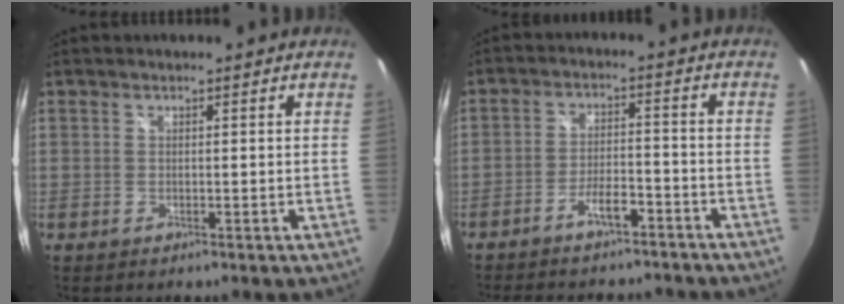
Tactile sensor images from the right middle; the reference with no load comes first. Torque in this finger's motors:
{"motor_torque": [1.07, -1.07, 0.16, 0.06]}